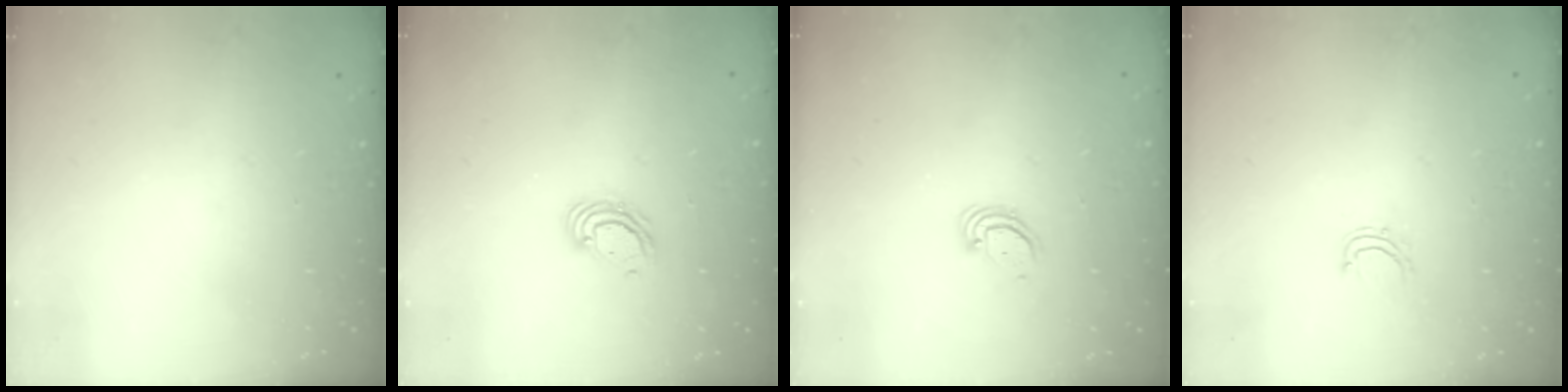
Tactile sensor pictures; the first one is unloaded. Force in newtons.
{"total": 5.6, "press": 5.6, "slide": 0.4}
{"total": 3.2, "press": 3.2, "slide": 0.3}
{"total": 4.7, "press": 4.7, "slide": 0.3}